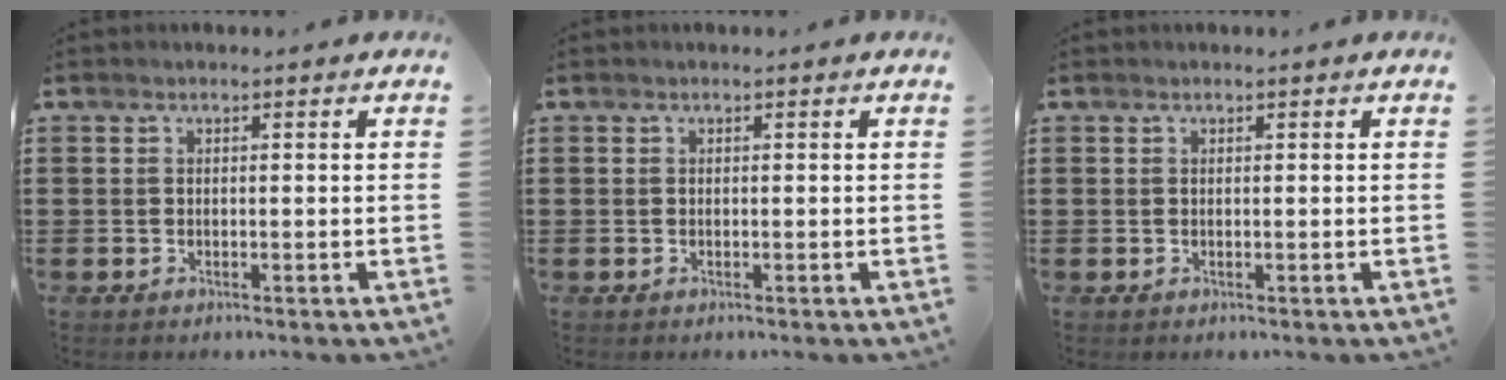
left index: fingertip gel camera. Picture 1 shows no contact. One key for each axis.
{"total": 0.0}
{"total": 0.0}